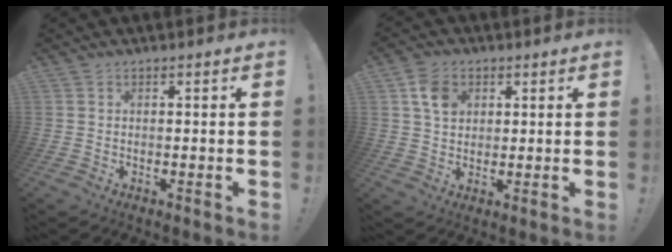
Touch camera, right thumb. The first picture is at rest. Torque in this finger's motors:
{"motor_torque": [0.05, 0.14, 0.55, -0.31, 0.00]}